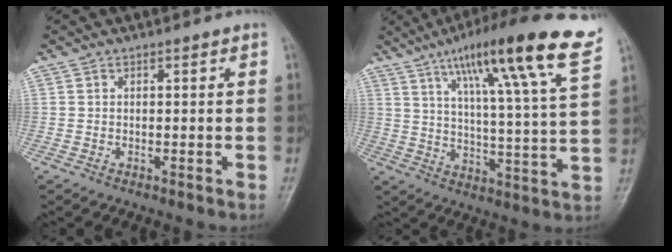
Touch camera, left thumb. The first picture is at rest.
{"total": 21.0, "force": [12.9, 1.5, 16.5], "torque": [-0.237, -0.037, 0.188]}